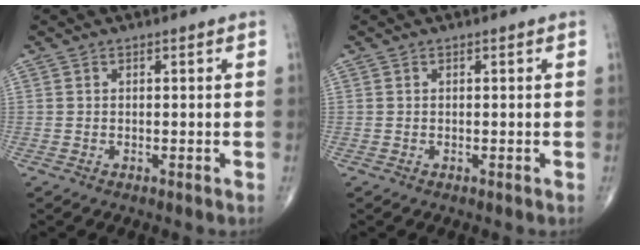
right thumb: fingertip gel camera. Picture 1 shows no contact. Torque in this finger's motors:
{"motor_torque": [0.10, 0.12, -0.09, -0.08, 0.00]}